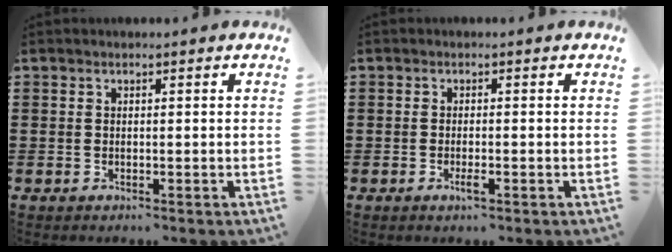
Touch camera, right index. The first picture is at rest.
{"total": 1.6, "force": [-0.8, 0.2, 1.4], "torque": [-0.031, -0.006, -0.016]}